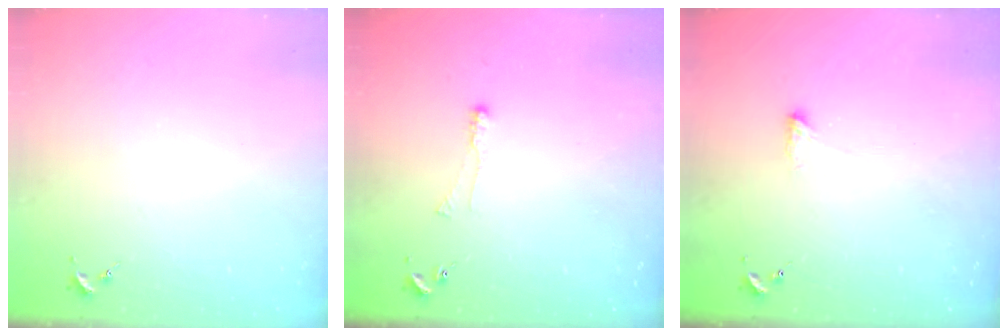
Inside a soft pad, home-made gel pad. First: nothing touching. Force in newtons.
{"total": 3.2, "press": 3.1, "slide": 0.6}
{"total": 3.2, "press": 3.1, "slide": 0.8}